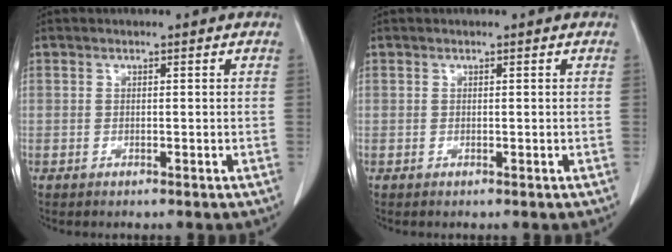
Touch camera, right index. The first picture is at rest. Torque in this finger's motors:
{"motor_torque": [0.00, 0.00, 0.00, 0.00]}